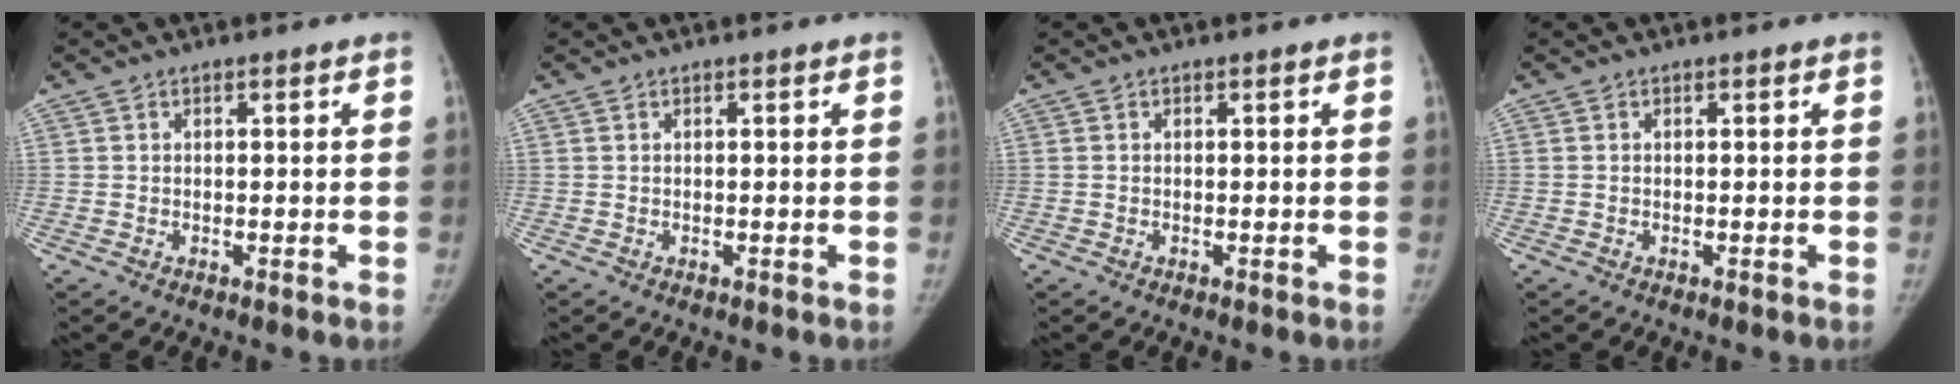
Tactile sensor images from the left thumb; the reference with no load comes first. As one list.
[{"total": 0.0}, {"total": 0.0}, {"total": 0.0}]